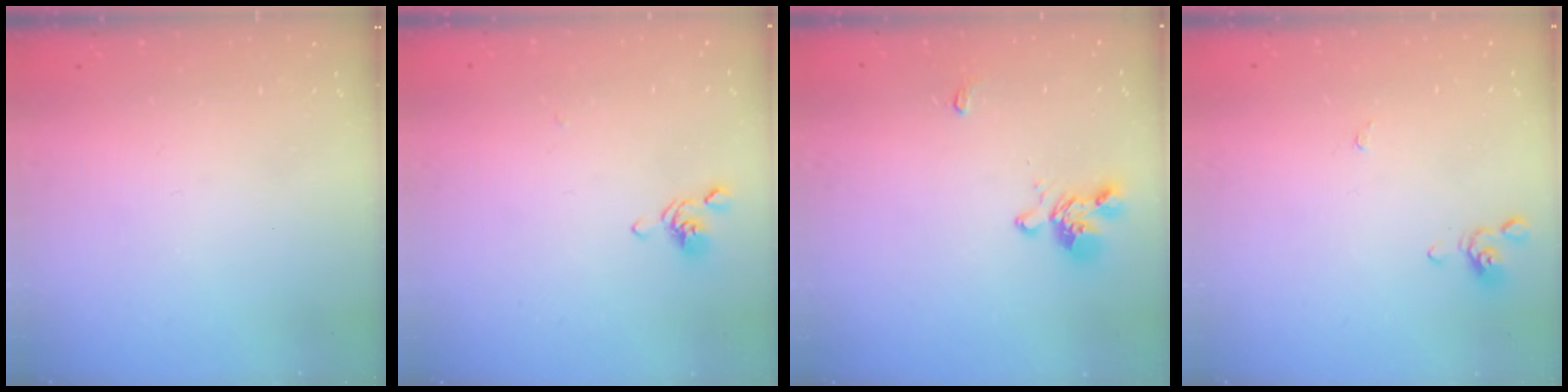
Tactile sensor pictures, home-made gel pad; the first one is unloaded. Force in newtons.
{"total": 2.1, "press": 2.0, "slide": 0.7}
{"total": 1.6, "press": 1.1, "slide": 1.1}
{"total": 0.0}